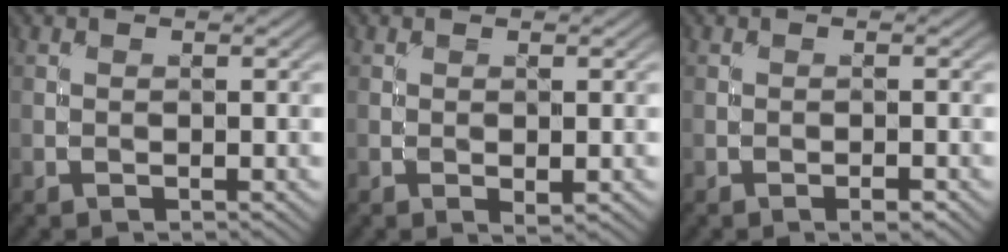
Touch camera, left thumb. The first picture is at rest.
{"total": 1.6, "force": [-0.3, 0.7, 1.4], "torque": [-0.022, -0.002, -0.004]}
{"total": 1.4, "force": [-0.8, 0.5, 1.0], "torque": [-0.015, 0.001, -0.014]}